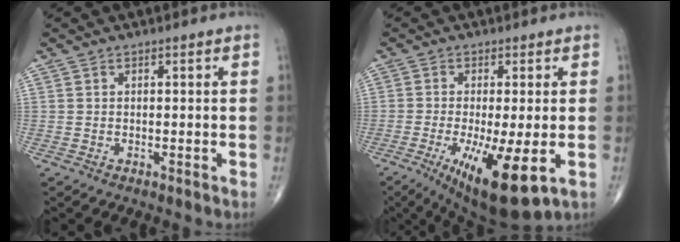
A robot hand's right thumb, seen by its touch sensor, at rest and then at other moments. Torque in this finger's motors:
{"motor_torque": [0.12, 0.74, 0.18, -0.22, 0.32]}